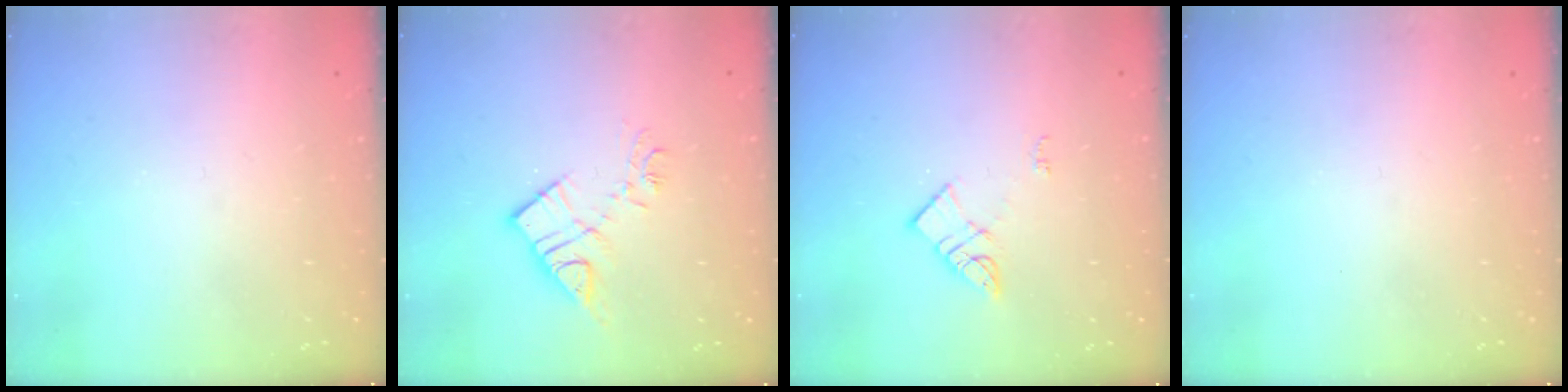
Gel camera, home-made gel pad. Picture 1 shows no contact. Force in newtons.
{"total": 10.8, "press": 10.8, "slide": 0.5}
{"total": 7.1, "press": 7.1, "slide": 0.1}
{"total": 0.0}